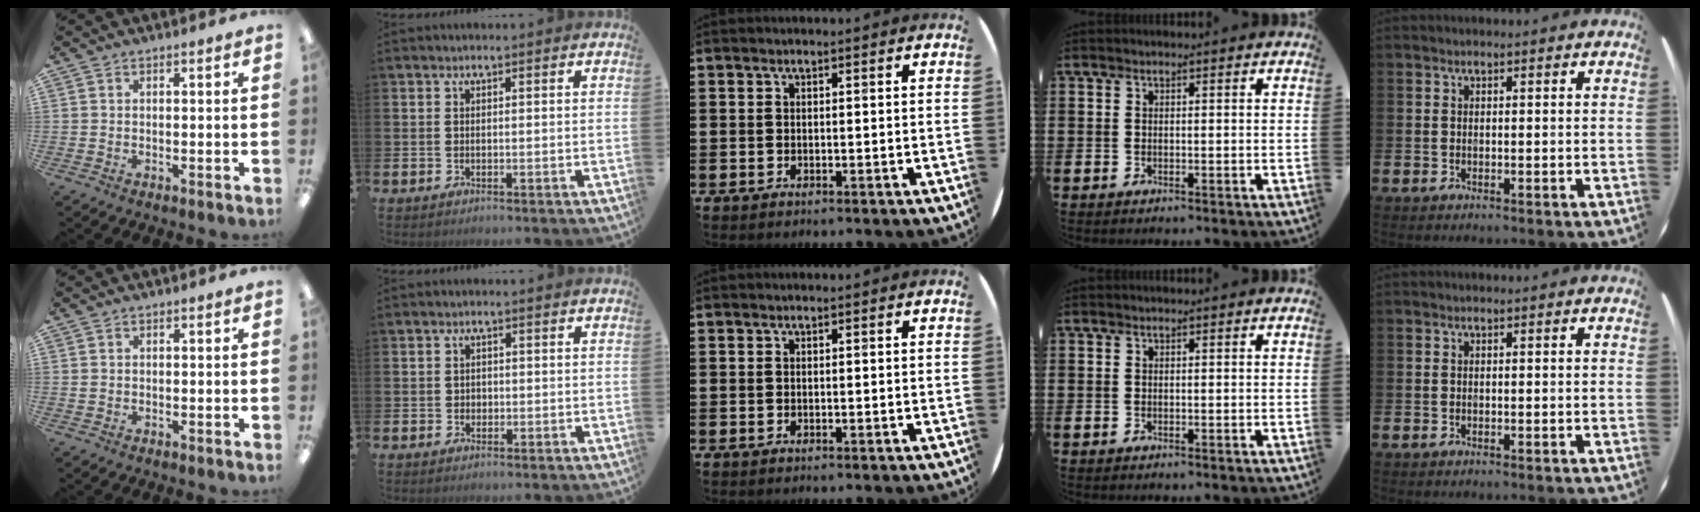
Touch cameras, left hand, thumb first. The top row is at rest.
{"thumb": {"total": 0.6, "force": [0.2, 0.5, 0.1], "torque": [-0.002, 0.005, 0.001]}, "index": {"total": 1.0, "force": [0.1, 1.0, 0.2], "torque": [0.002, 0.005, -0.002]}}